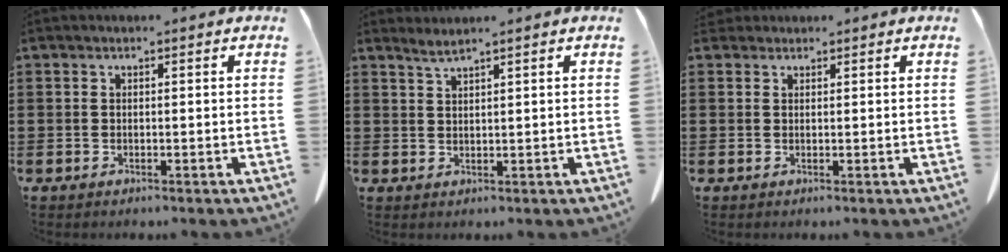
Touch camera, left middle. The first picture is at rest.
{"total": 1.6, "force": [1.4, -0.2, 0.7], "torque": [-0.016, 0.000, 0.027]}
{"total": 1.1, "force": [1.0, 0.5, 0.1], "torque": [-0.006, 0.004, 0.019]}